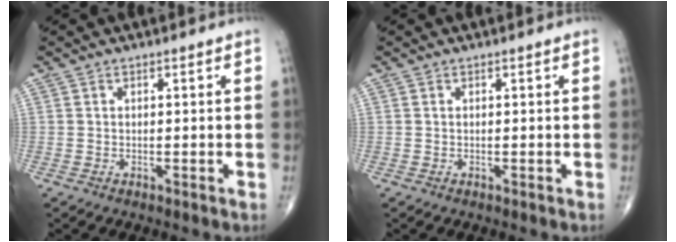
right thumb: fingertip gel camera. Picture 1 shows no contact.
{"total": 0.0}